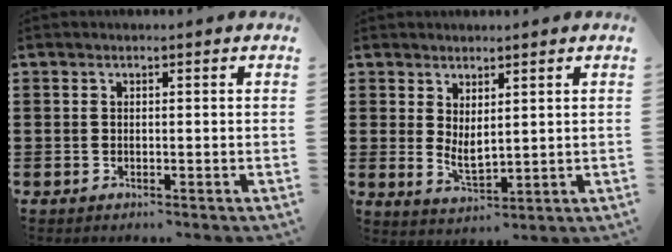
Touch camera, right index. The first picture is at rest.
{"total": 2.9, "force": [1.2, 1.5, 2.2], "torque": [-0.045, 0.002, 0.024]}